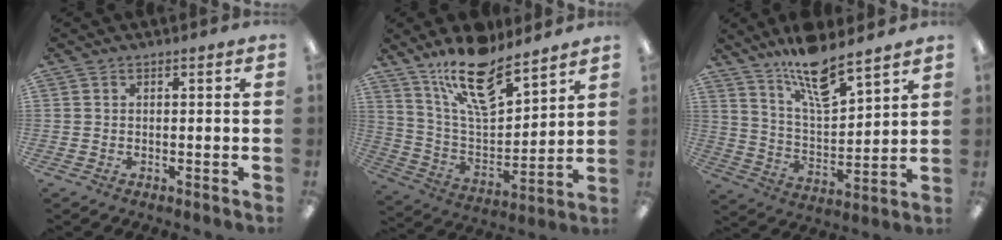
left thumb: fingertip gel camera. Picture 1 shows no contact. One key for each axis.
{"total": 17.9, "fx": 13.2, "fy": 6.5, "fz": 10.2, "tx": -0.183, "ty": -0.076, "tz": 0.230}
{"total": 14.1, "fx": 11.3, "fy": 3.9, "fz": 7.5, "tx": -0.129, "ty": -0.066, "tz": 0.194}